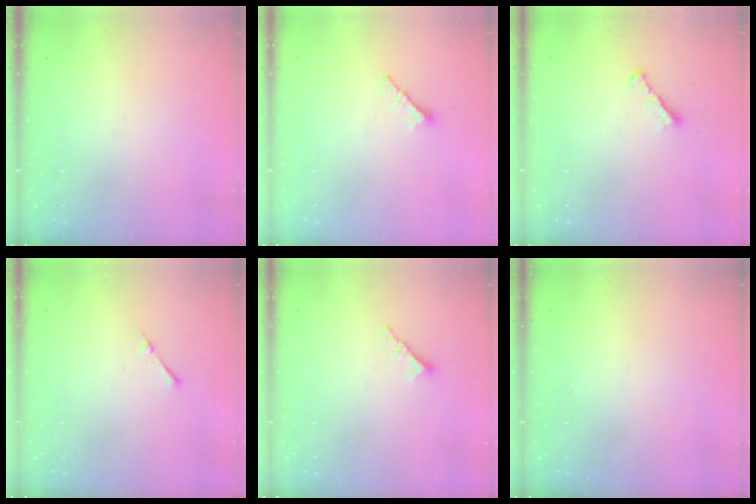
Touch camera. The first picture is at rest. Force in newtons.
{"total": 1.9, "press": 1.9, "slide": 0.5}
{"total": 1.6, "press": 1.4, "slide": 0.6}
{"total": 1.7, "press": 1.7, "slide": 0.3}
{"total": 2.5, "press": 2.5, "slide": 0.3}
{"total": 0.0}